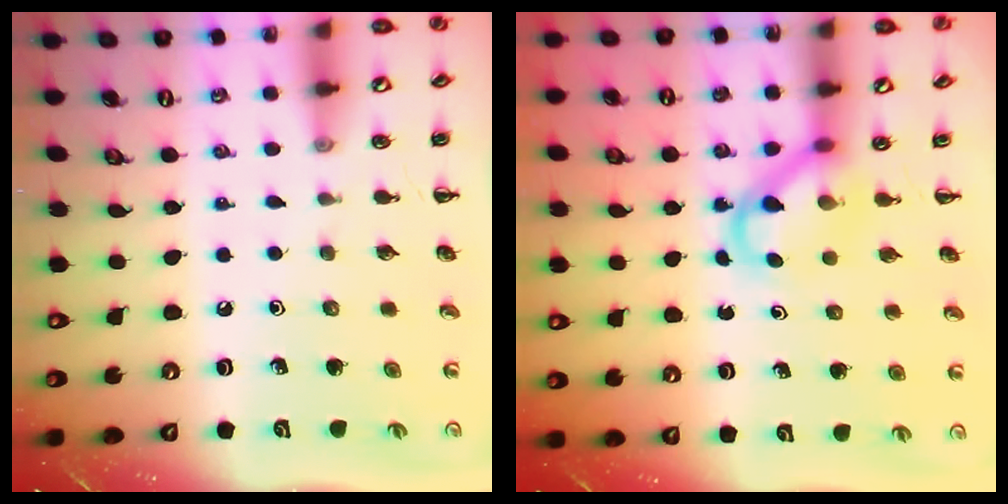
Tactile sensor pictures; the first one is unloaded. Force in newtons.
{"total": 4.6, "press": 4.6, "slide": 0.6}